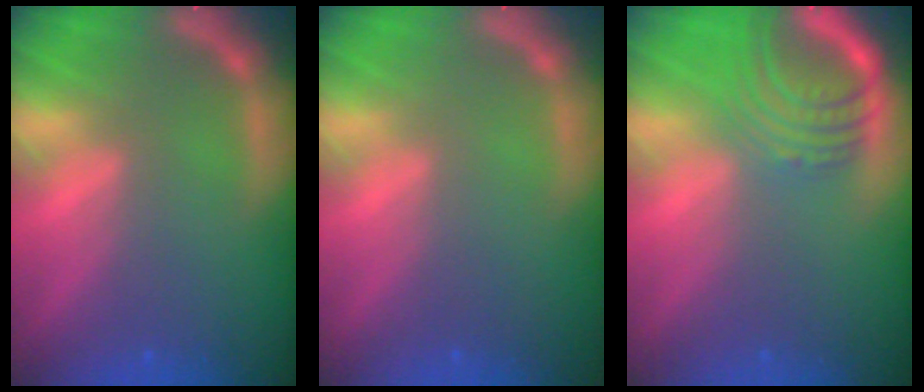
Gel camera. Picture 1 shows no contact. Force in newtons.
{"total": 0.0}
{"total": 7.1}